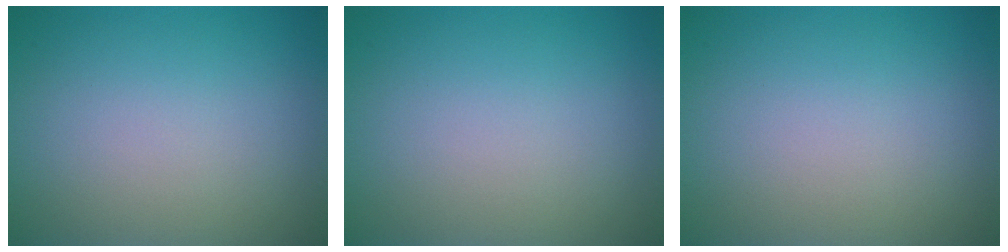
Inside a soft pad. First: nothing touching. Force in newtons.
{"total": 0.0}
{"total": 0.0}